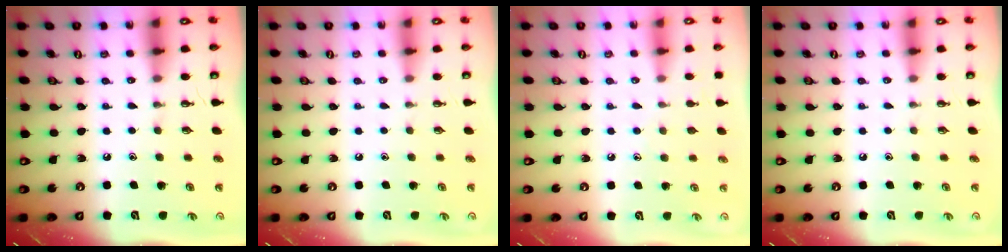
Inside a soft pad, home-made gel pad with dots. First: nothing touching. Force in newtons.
{"total": 0.0}
{"total": 3.8, "press": 3.8, "slide": 0.3}
{"total": 0.0}